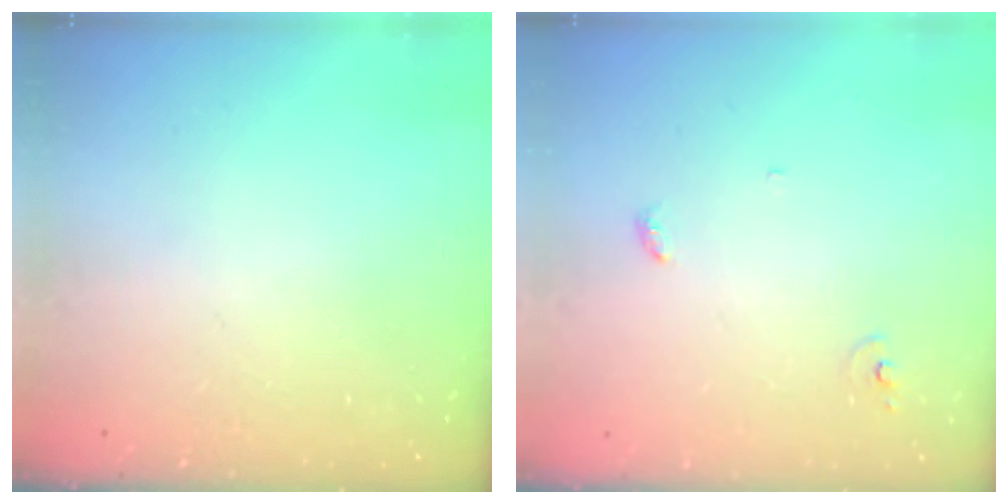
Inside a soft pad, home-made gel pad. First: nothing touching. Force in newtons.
{"total": 3.6, "press": 3.6, "slide": 0.2}